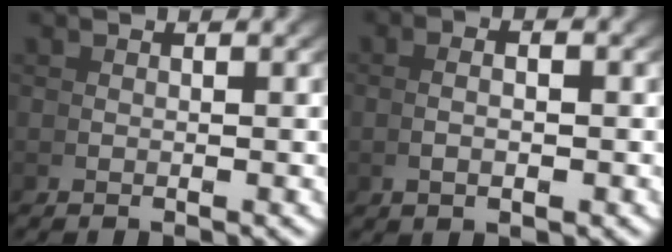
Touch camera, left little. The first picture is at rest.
{"total": 1.8, "force": [-0.2, 0.3, 1.8], "torque": [-0.028, 0.004, 0.001]}